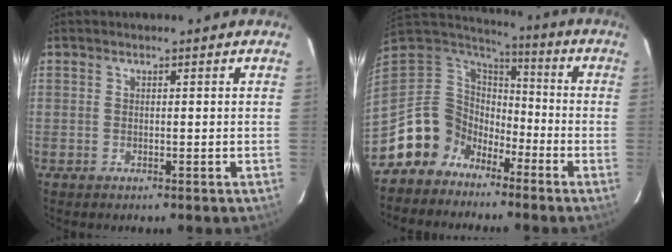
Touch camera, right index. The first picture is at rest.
{"total": 11.9, "force": [-7.8, 8.8, 1.6], "torque": [-0.059, 0.034, -0.145]}